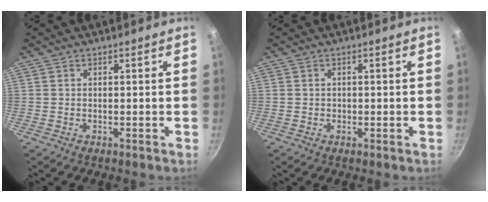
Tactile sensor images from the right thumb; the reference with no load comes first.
{"total": 0.6, "force": [-0.1, 0.6, 0.1], "torque": [0.002, 0.002, -0.001]}